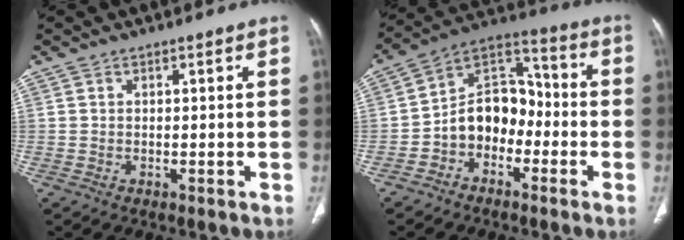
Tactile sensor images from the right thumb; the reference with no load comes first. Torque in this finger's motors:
{"motor_torque": [0.73, 0.89, 1.08, -0.81, 0.05]}